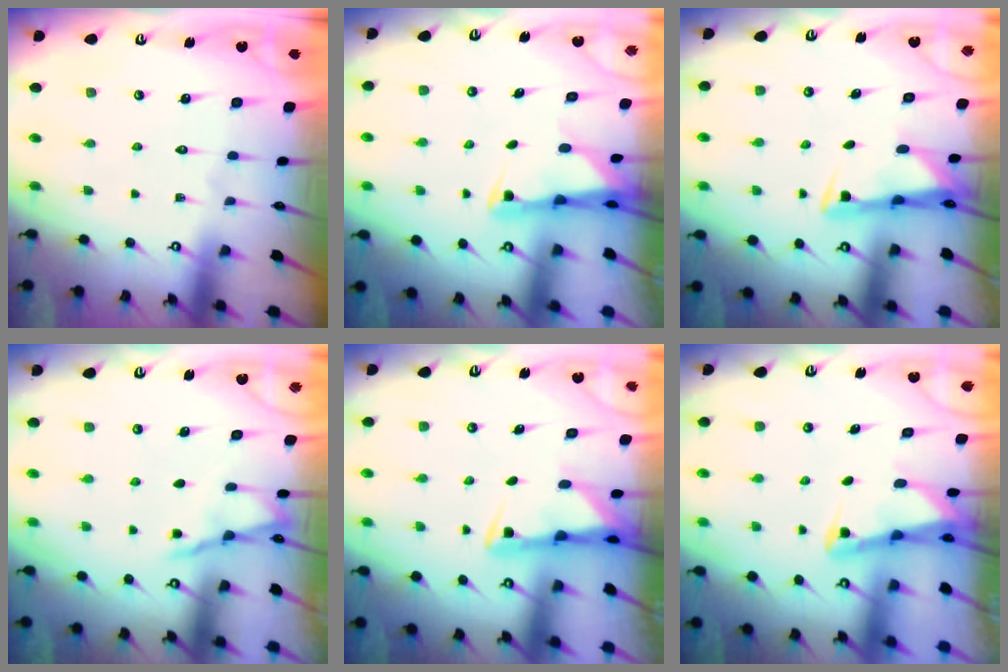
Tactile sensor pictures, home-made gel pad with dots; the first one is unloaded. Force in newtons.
{"total": 2.3, "press": 2.3, "slide": 0.5}
{"total": 3.2, "press": 3.1, "slide": 0.8}
{"total": 3.7, "press": 3.6, "slide": 0.4}
{"total": 2.8, "press": 2.7, "slide": 0.6}
{"total": 2.5, "press": 2.5, "slide": 0.4}